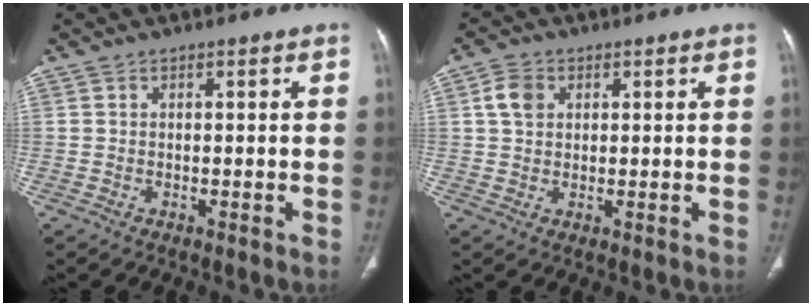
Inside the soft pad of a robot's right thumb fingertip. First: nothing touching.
{"total": 4.2, "force": [1.3, 3.2, 2.3], "torque": [-0.038, 0.003, 0.023]}